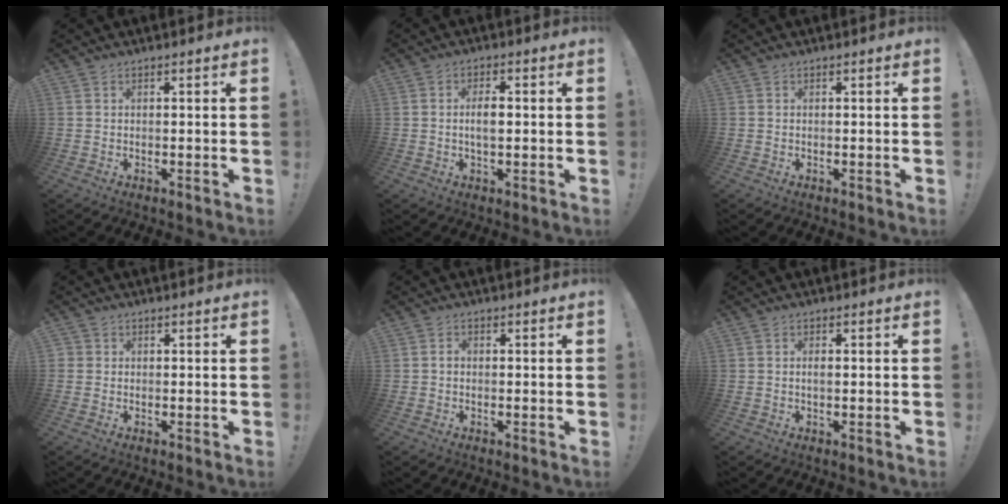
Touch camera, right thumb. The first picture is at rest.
{"total": 4.4, "force": [-0.1, 1.9, 3.9], "torque": [-0.064, 0.002, -0.008]}
{"total": 0.0}
{"total": 1.1, "force": [0.1, 1.1, 0.3], "torque": [-0.009, 0.003, 0.003]}
{"total": 1.0, "force": [-0.6, 0.7, 0.4], "torque": [-0.012, 0.006, -0.010]}
{"total": 0.9, "force": [-0.1, 0.3, 0.8], "torque": [-0.016, 0.001, -0.002]}